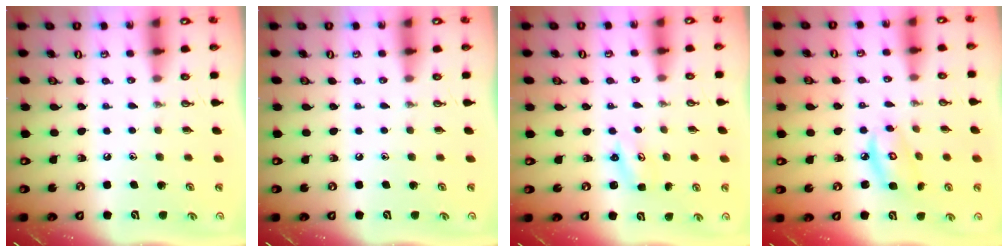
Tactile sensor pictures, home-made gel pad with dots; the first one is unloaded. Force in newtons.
{"total": 0.0}
{"total": 2.1, "press": 2.0, "slide": 0.3}
{"total": 6.6, "press": 6.5, "slide": 0.4}